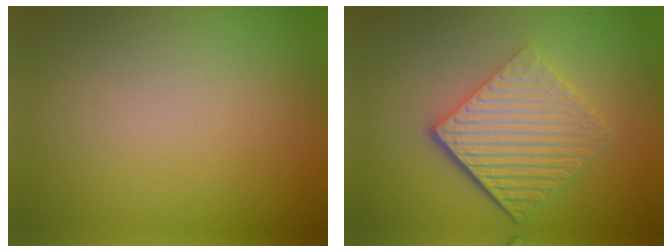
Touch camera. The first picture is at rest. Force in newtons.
{"total": 6.7, "press": 4.4, "slide": 5.1}